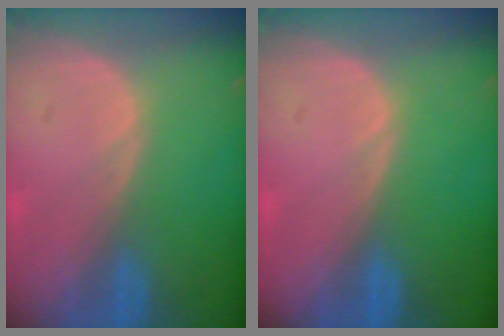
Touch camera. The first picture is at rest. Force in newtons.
{"total": 0.0}